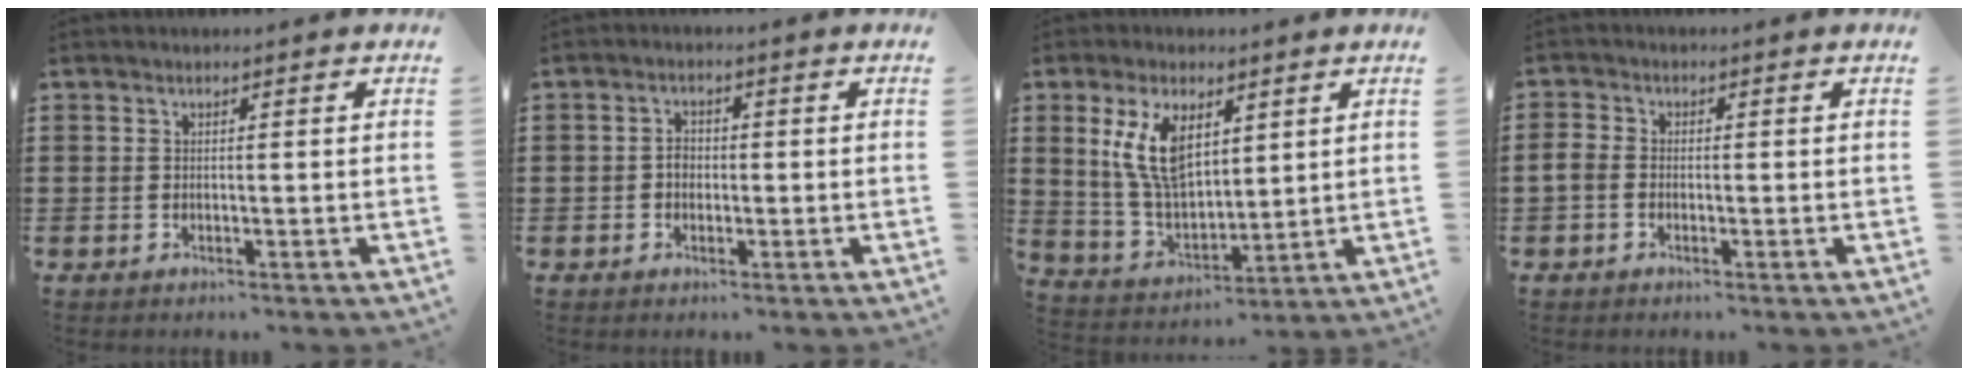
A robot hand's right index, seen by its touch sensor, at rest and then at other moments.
{"total": 2.0, "force": [-0.4, 1.5, 1.3], "torque": [-0.026, 0.005, -0.009]}
{"total": 9.9, "force": [3.8, 4.9, 7.7], "torque": [-0.174, 0.004, 0.067]}
{"total": 1.9, "force": [-1.0, 1.2, 1.1], "torque": [-0.038, -0.004, -0.024]}